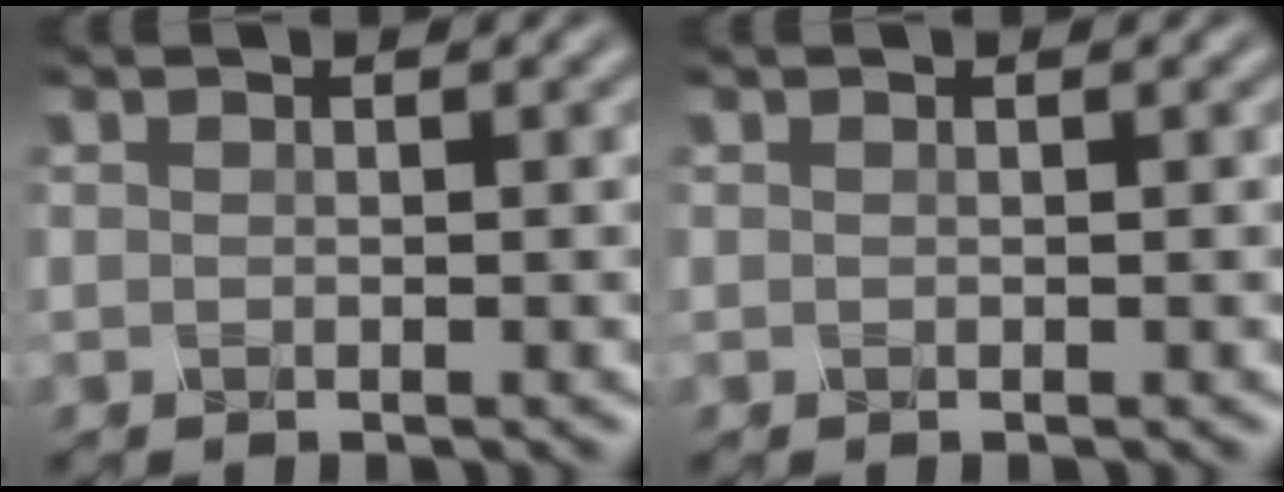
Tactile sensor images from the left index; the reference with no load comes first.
{"total": 0.0}